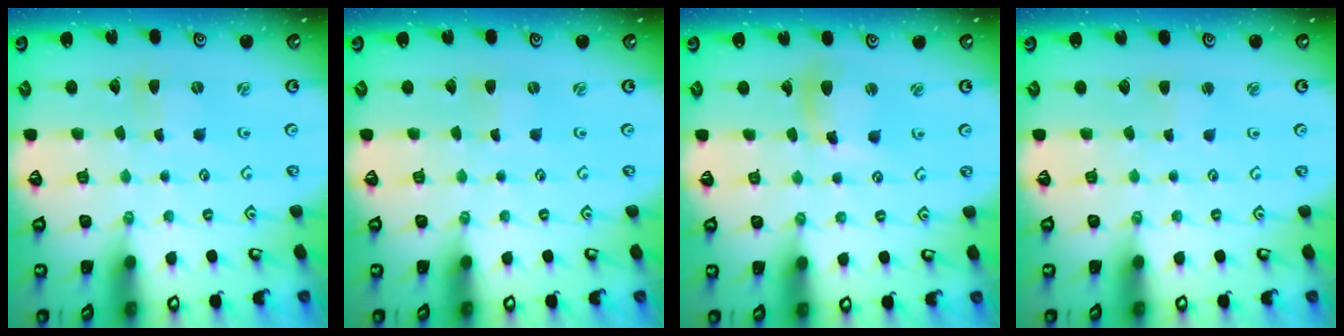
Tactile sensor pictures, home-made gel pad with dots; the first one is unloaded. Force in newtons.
{"total": 0.0}
{"total": 9.2, "press": 9.1, "slide": 1.3}
{"total": 1.6, "press": 1.6, "slide": 0.3}